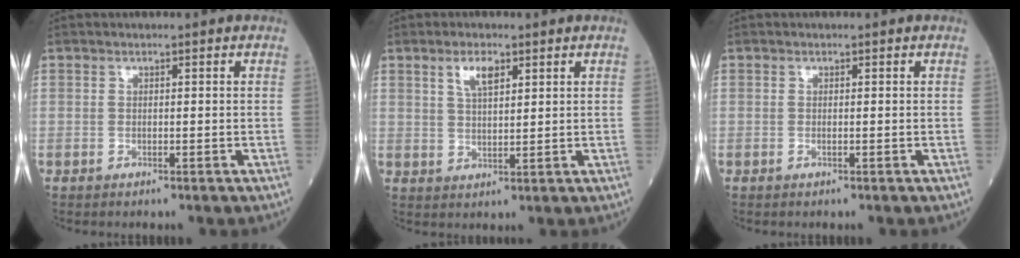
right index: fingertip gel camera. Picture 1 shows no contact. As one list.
[{"total": 4.0, "force": [2.1, 1.3, 3.1], "torque": [-0.062, 0.004, 0.041]}, {"total": 0.0}]